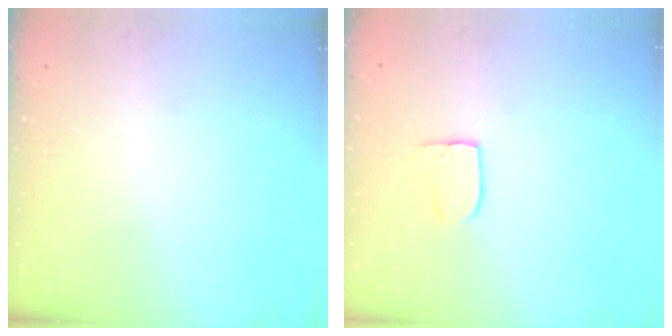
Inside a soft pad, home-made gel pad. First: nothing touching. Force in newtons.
{"total": 4.9, "press": 4.9, "slide": 0.3}